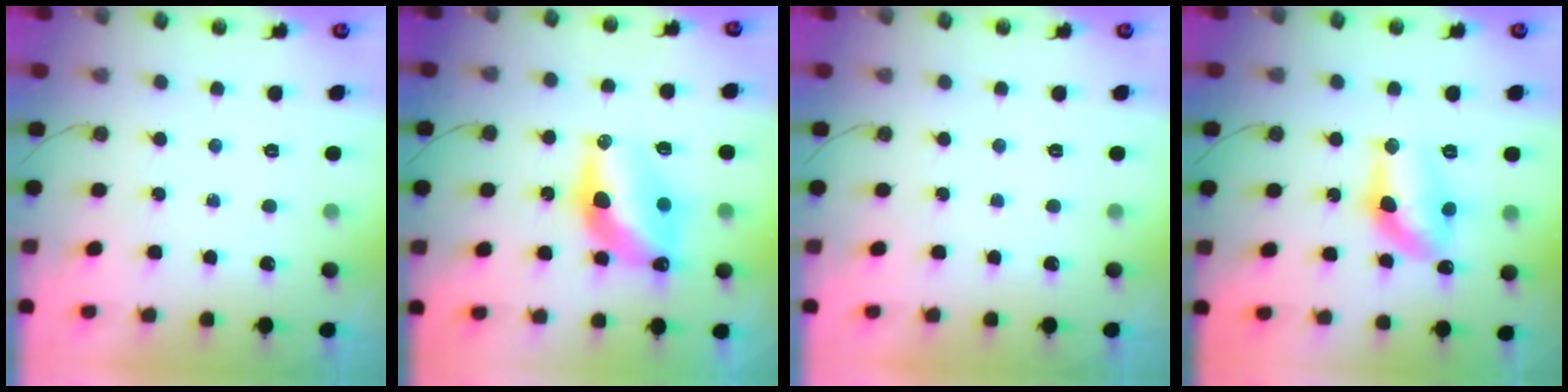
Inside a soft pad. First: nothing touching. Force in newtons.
{"total": 14.0, "press": 14.0, "slide": 1.2}
{"total": 0.0}
{"total": 11.6, "press": 11.5, "slide": 1.1}